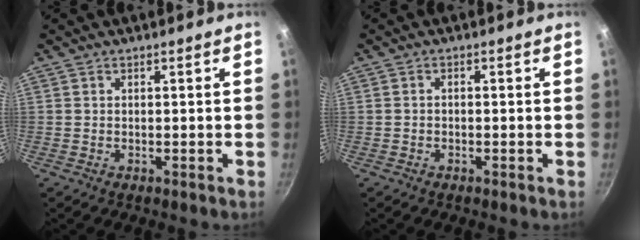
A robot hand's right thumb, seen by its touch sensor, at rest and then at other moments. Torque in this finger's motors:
{"motor_torque": [-0.39, 0.08, -0.25, -0.22, 0.07]}